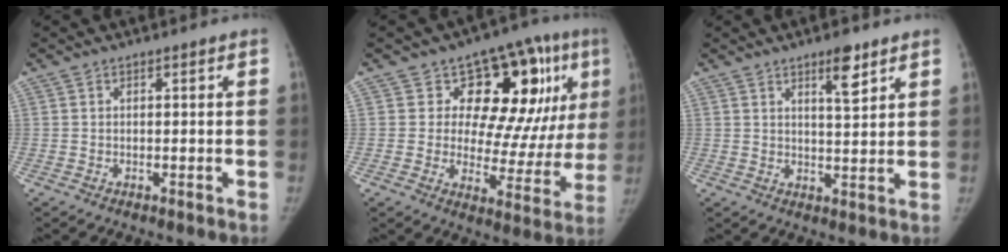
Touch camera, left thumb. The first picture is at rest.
{"total": 19.4, "force": [7.7, 10.7, 14.1], "torque": [-0.119, -0.021, 0.105]}
{"total": 5.6, "force": [3.5, 1.5, 4.0], "torque": [-0.051, -0.025, 0.055]}